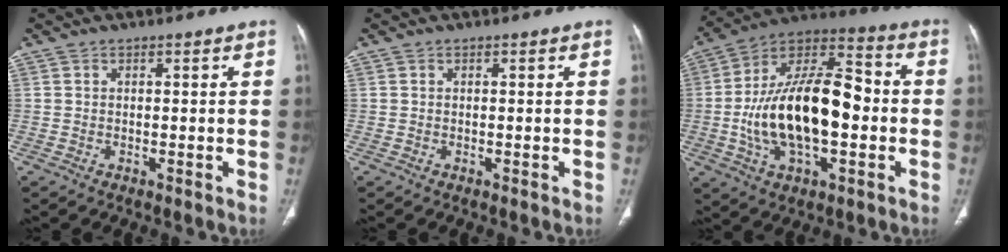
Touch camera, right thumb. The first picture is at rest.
{"total": 0.0}
{"total": 23.4, "force": [-2.3, 11.6, 20.2], "torque": [-0.353, 0.034, -0.040]}